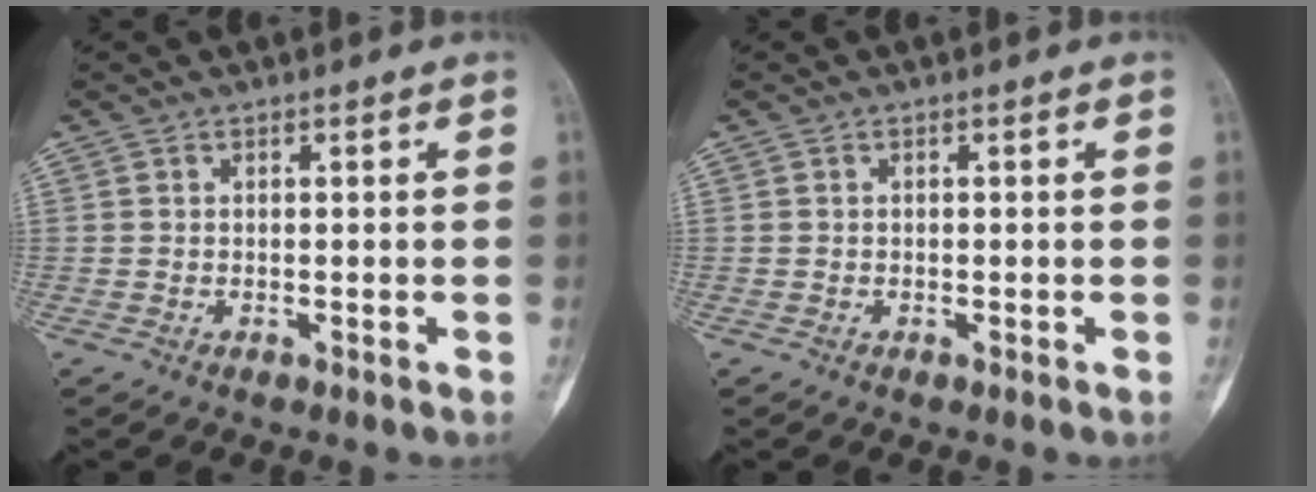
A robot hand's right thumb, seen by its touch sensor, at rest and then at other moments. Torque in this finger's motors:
{"motor_torque": [-0.11, -0.14, -0.23, -0.10, -0.08]}